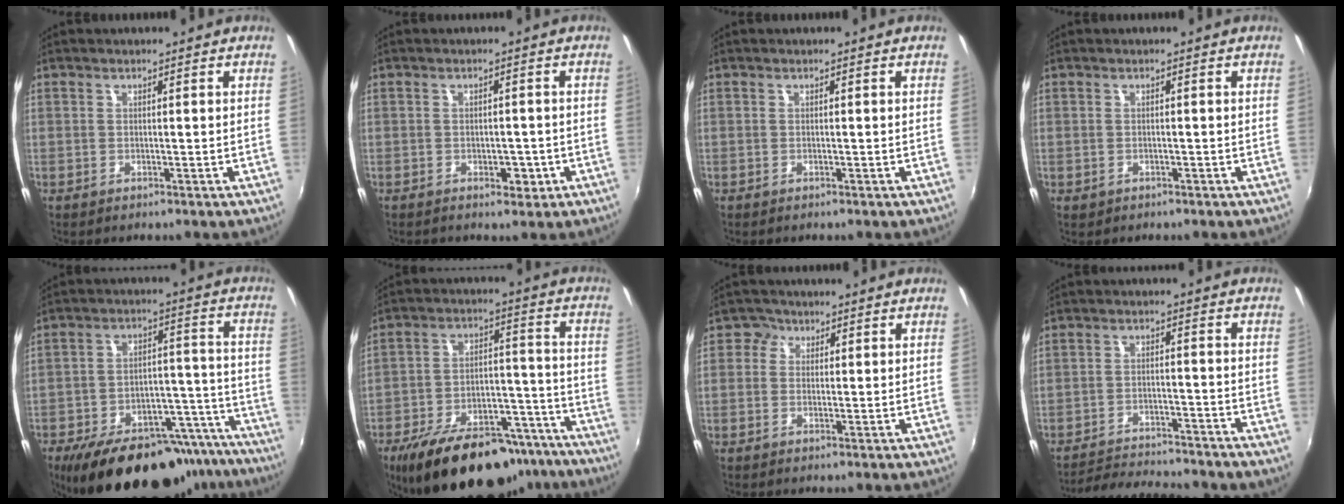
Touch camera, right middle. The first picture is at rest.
{"total": 2.8, "force": [-1.3, 2.1, 1.3], "torque": [-0.023, 0.001, -0.011]}
{"total": 0.0}
{"total": 1.1, "force": [-0.6, 0.8, 0.3], "torque": [-0.010, -0.004, -0.008]}
{"total": 26.9, "force": [-21.8, 10.2, 12.1], "torque": [-0.200, 0.026, -0.280]}
{"total": 26.0, "force": [-19.8, 10.9, 12.7], "torque": [-0.228, 0.012, -0.268]}
{"total": 2.6, "force": [0.5, 2.5, 0.1], "torque": [0.007, 0.002, -0.001]}
{"total": 11.6, "force": [-10.7, 1.1, 4.3], "torque": [-0.101, -0.005, -0.163]}